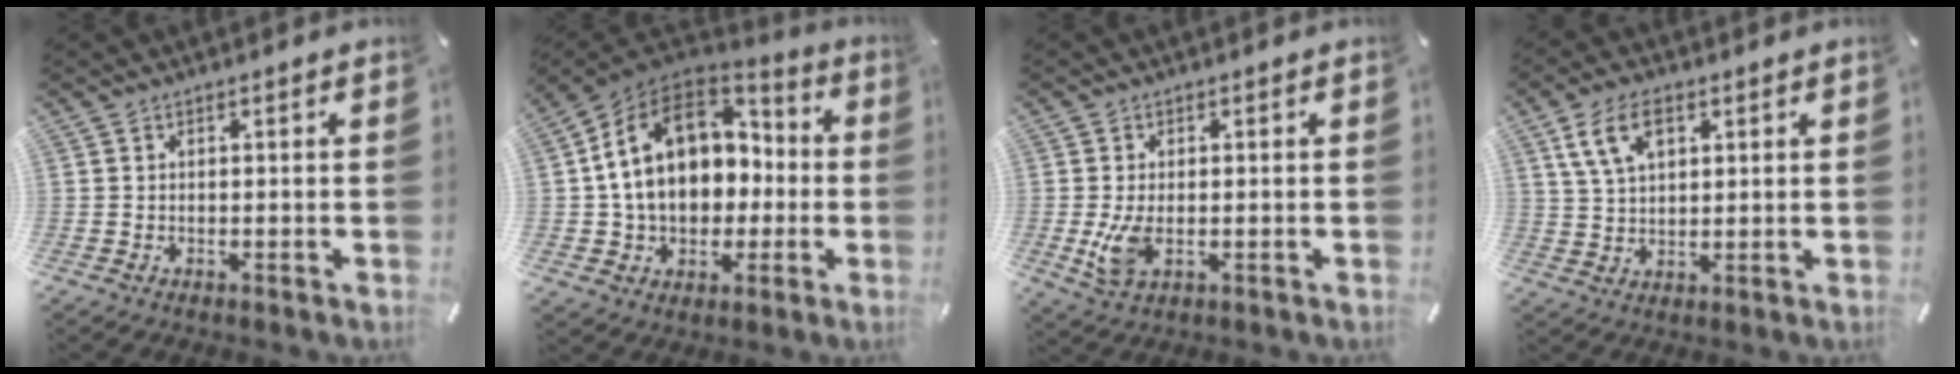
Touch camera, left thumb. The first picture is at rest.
{"total": 17.7, "force": [2.2, 14.2, 10.4], "torque": [-0.197, 0.003, 0.044]}
{"total": 6.2, "force": [-0.8, 3.5, 5.0], "torque": [-0.116, -0.012, -0.019]}
{"total": 8.2, "force": [3.5, 5.1, 5.4], "torque": [-0.116, 0.005, 0.066]}